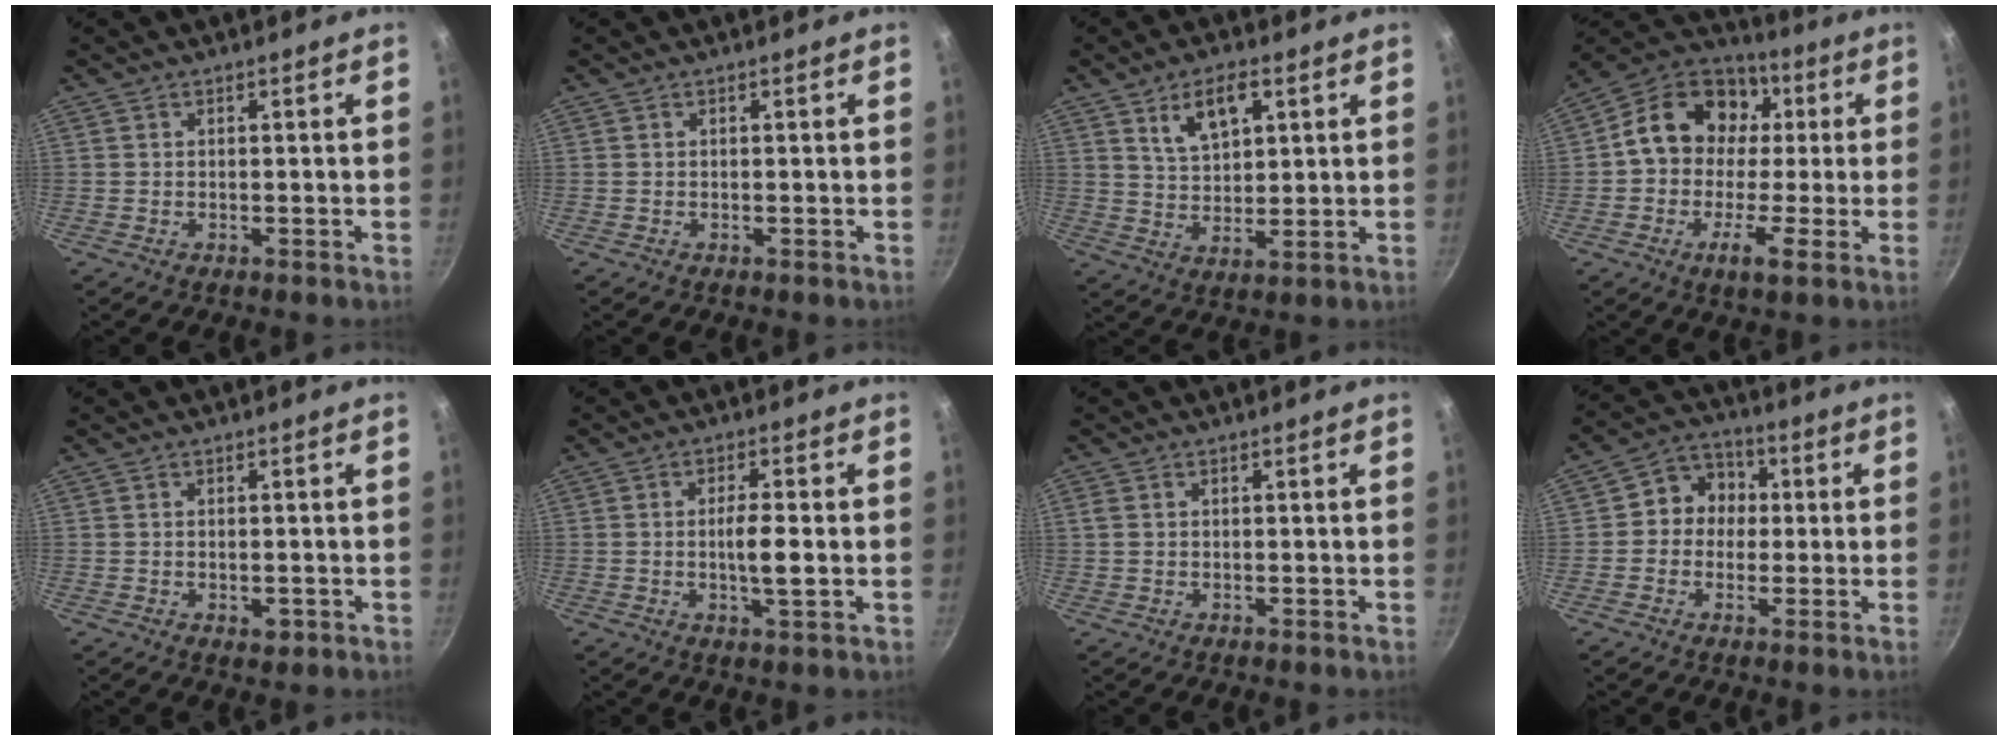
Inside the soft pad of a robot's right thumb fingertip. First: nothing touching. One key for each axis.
{"total": 0.0}
{"total": 9.0, "fx": 4.2, "fy": 4.4, "fz": 6.6, "tx": -0.100, "ty": -0.018, "tz": 0.081}
{"total": 17.1, "fx": 1.7, "fy": 12.9, "fz": 11.2, "tx": -0.168, "ty": 0.035, "tz": 0.010}
{"total": 2.3, "fx": -0.7, "fy": 1.3, "fz": 1.7, "tx": -0.025, "ty": -0.003, "tz": -0.009}
{"total": 5.4, "fx": -0.5, "fy": 1.0, "fz": 5.3, "tx": -0.101, "ty": 0.001, "tz": -0.011}
{"total": 1.5, "fx": 0.3, "fy": 1.2, "fz": 0.8, "tx": -0.015, "ty": 0.003, "tz": 0.006}
{"total": 7.8, "fx": 0.2, "fy": 7.1, "fz": 3.1, "tx": -0.006, "ty": 0.020, "tz": -0.014}